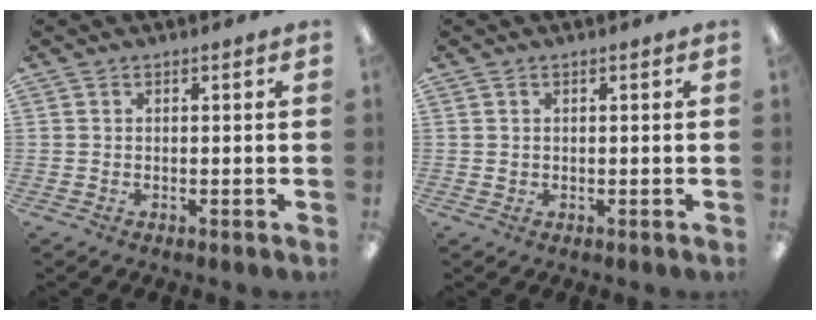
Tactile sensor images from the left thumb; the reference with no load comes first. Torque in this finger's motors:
{"motor_torque": [-0.03, -0.01, -0.04, -0.06, 0.01]}